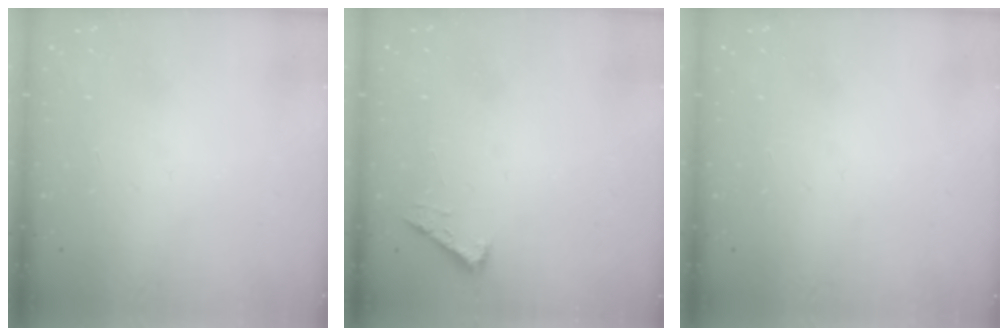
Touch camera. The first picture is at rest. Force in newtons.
{"total": 2.5, "press": 2.5, "slide": 0.3}
{"total": 0.0}